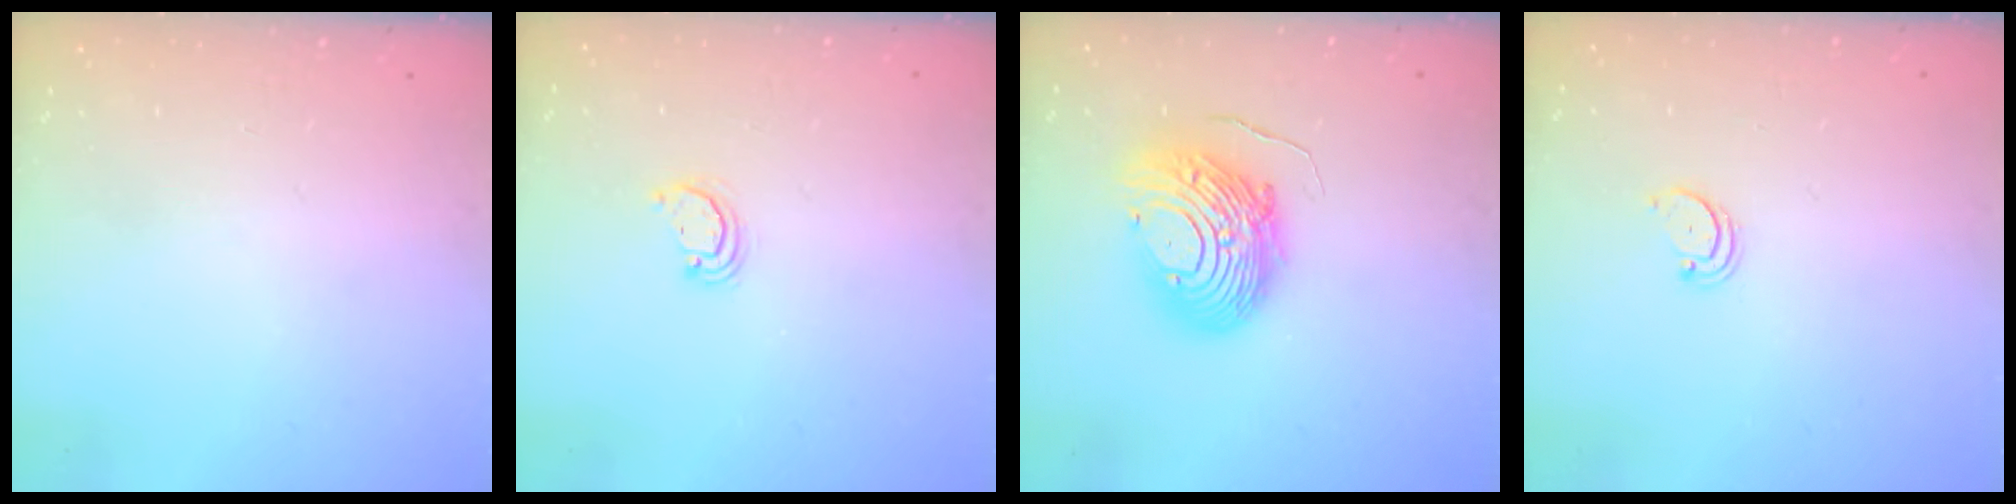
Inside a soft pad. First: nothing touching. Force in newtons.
{"total": 2.5, "press": 2.5, "slide": 0.3}
{"total": 15.1, "press": 15.1, "slide": 1.6}
{"total": 2.0, "press": 2.0, "slide": 0.2}